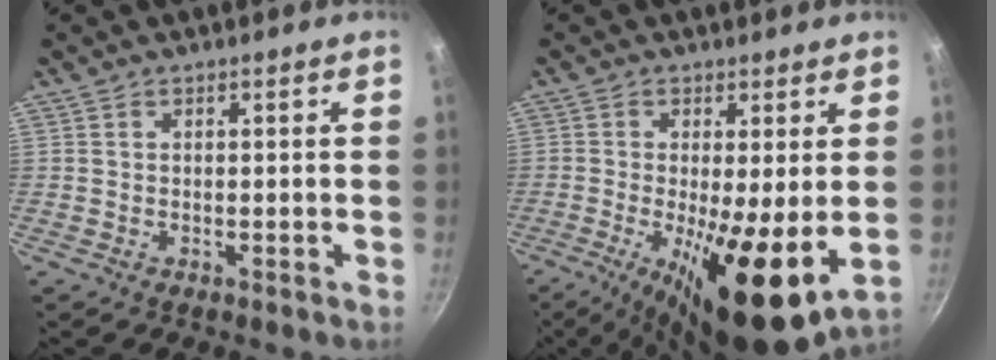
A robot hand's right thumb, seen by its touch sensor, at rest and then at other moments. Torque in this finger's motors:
{"motor_torque": [-0.37, 1.58, 2.19, -0.58, 0.50]}